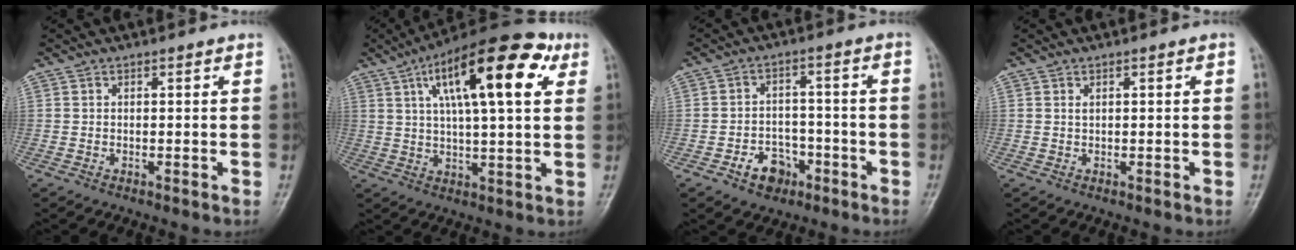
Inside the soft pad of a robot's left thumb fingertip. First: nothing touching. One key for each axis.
{"total": 19.9, "fx": 7.7, "fy": 6.7, "fz": 17.1, "tx": -0.248, "ty": 0.003, "tz": 0.114}
{"total": 6.7, "fx": -3.5, "fy": 4.9, "fz": 2.9, "tx": -0.015, "ty": 0.032, "tz": -0.053}
{"total": 0.8, "fx": 0.2, "fy": 0.4, "fz": 0.6, "tx": -0.011, "ty": 0.006, "tz": 0.008}